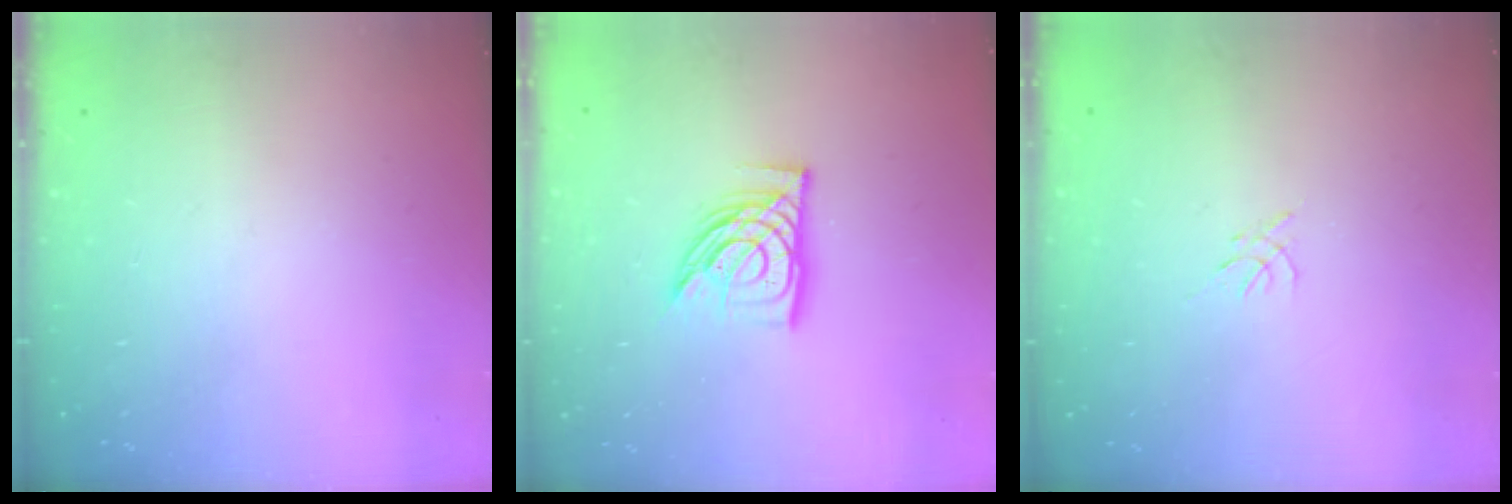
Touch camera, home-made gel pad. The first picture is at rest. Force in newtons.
{"total": 12.1, "press": 12.0, "slide": 1.4}
{"total": 0.0}